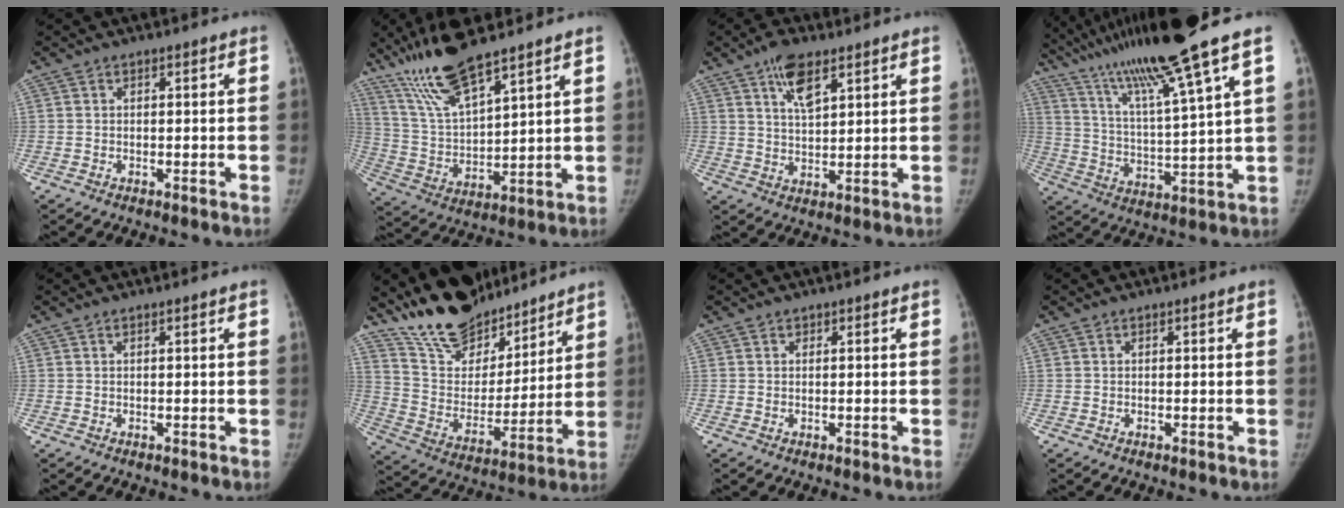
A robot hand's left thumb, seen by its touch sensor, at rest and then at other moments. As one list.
[{"total": 14.0, "force": [10.8, 2.3, 8.7], "torque": [-0.169, -0.047, 0.221]}, {"total": 7.2, "force": [4.2, 2.9, 5.0], "torque": [-0.077, -0.020, 0.074]}, {"total": 18.9, "force": [13.4, -1.2, 13.2], "torque": [-0.222, -0.052, 0.239]}, {"total": 0.0}, {"total": 18.7, "force": [15.9, 7.5, 6.4], "torque": [-0.068, -0.097, 0.286]}, {"total": 0.0}, {"total": 0.0}]